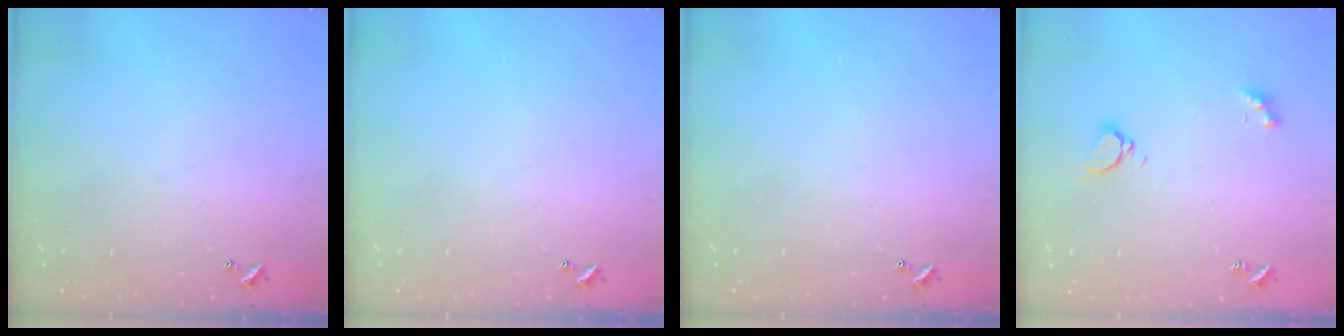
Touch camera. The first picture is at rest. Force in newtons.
{"total": 0.0}
{"total": 0.0}
{"total": 3.2, "press": 3.2, "slide": 0.4}